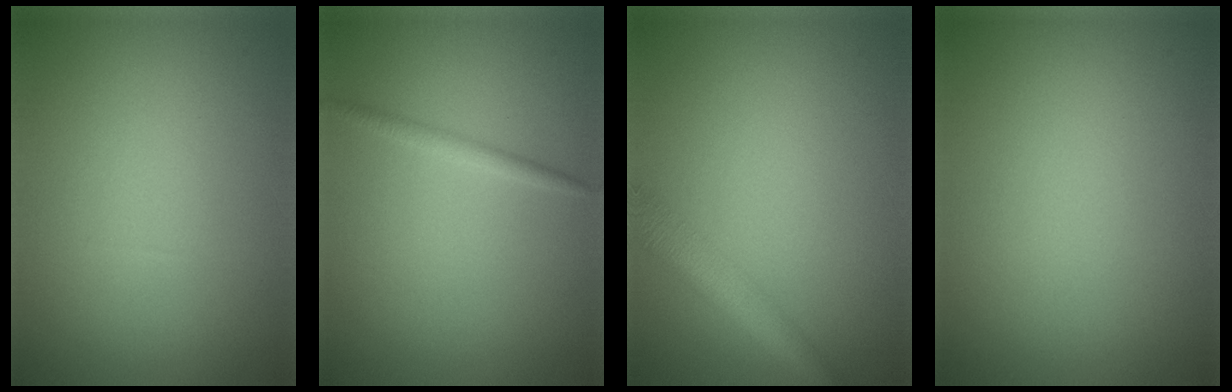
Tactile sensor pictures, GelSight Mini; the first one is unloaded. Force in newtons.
{"total": 1.2, "press": 1.2, "slide": 0.1}
{"total": 4.3, "press": 4.3, "slide": 0.1}
{"total": 0.0}